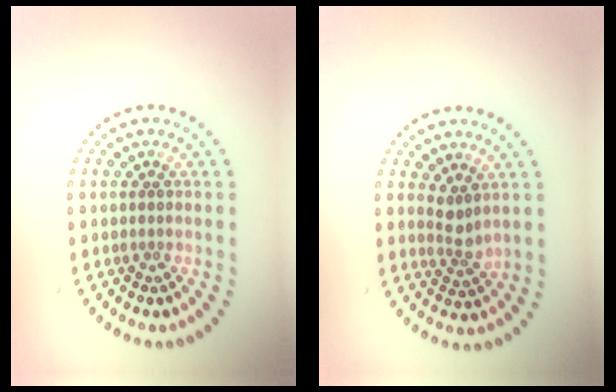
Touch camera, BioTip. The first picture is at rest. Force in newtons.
{"total": 1.8, "press": 1.4, "slide": 1.2}